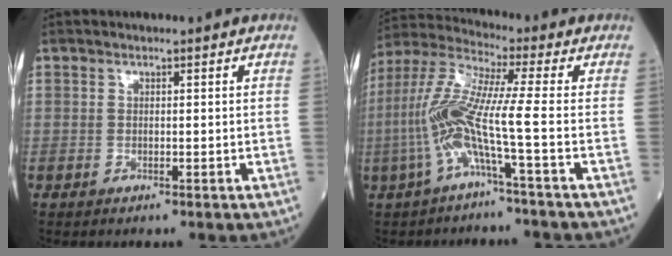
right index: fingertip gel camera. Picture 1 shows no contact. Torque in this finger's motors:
{"motor_torque": [1.56, -0.58, 0.68, 0.21]}